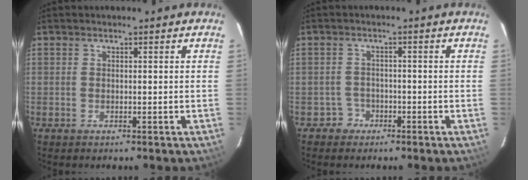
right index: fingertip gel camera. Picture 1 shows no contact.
{"total": 2.8, "force": [-1.6, 2.2, -0.6], "torque": [0.012, 0.015, -0.026]}